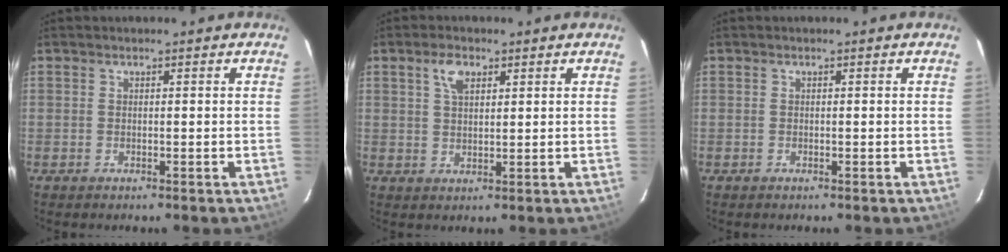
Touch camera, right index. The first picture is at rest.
{"total": 3.7, "force": [2.0, 1.9, 2.5], "torque": [-0.047, 0.008, 0.037]}
{"total": 0.0}